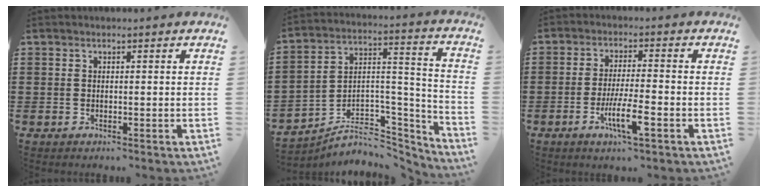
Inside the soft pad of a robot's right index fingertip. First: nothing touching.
{"total": 5.4, "force": [-3.9, 3.4, 1.3], "torque": [-0.024, -0.004, -0.072]}
{"total": 6.5, "force": [-2.8, 0.9, 5.8], "torque": [-0.106, -0.011, -0.049]}